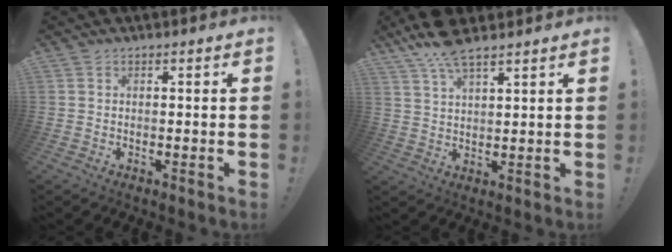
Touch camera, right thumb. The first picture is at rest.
{"total": 8.6, "force": [6.4, 2.5, 5.1], "torque": [-0.097, -0.026, 0.121]}